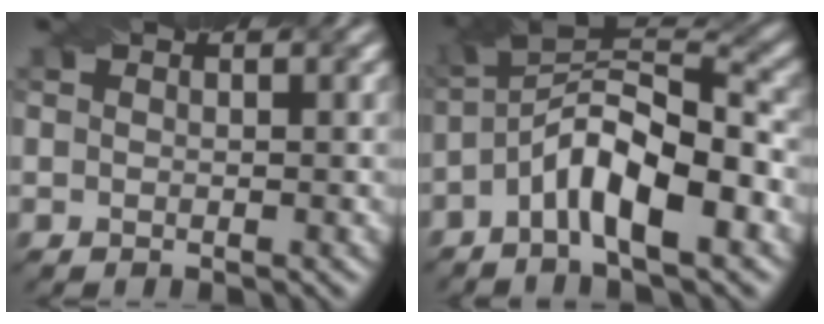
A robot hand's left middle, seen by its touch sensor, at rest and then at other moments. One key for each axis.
{"total": 7.9, "fx": -2.7, "fy": 2.4, "fz": 7.1, "tx": -0.122, "ty": 0.021, "tz": -0.059}